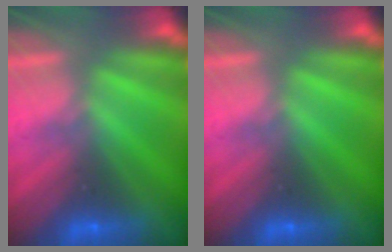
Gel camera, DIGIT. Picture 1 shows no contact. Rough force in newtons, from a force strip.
{"total": 0.0}